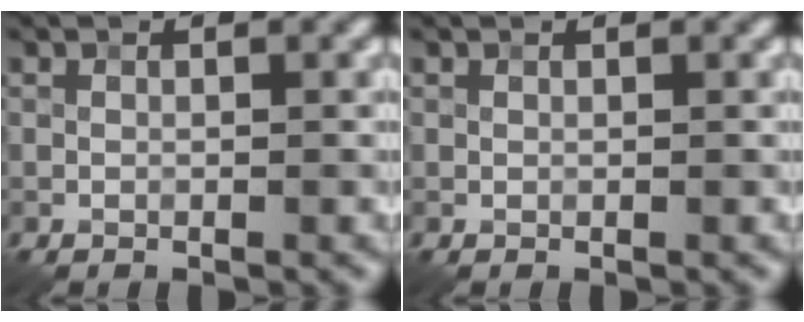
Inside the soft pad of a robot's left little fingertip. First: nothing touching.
{"total": 0.0}